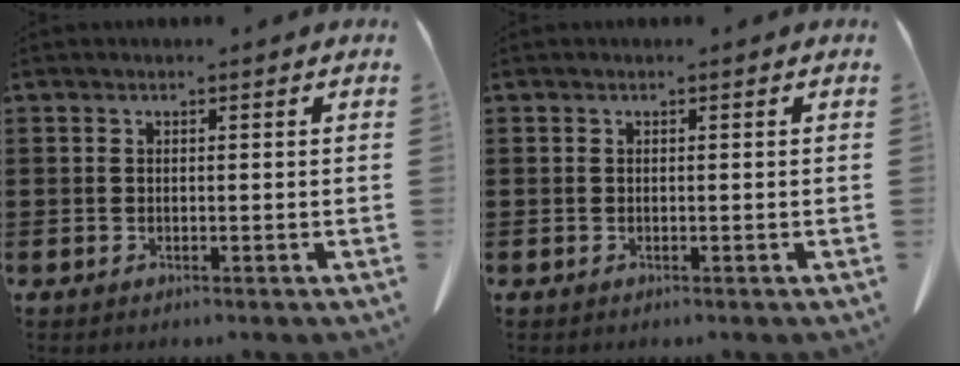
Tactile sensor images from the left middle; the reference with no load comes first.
{"total": 0.0}